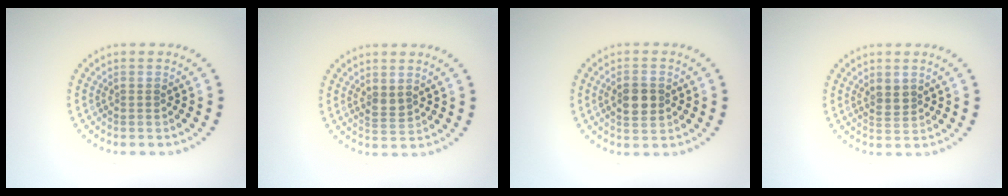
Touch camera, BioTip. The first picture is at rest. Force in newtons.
{"total": 1.2, "press": 1.1, "slide": 0.5}
{"total": 3.0, "press": 3.0, "slide": 0.2}
{"total": 1.6, "press": 1.4, "slide": 0.8}